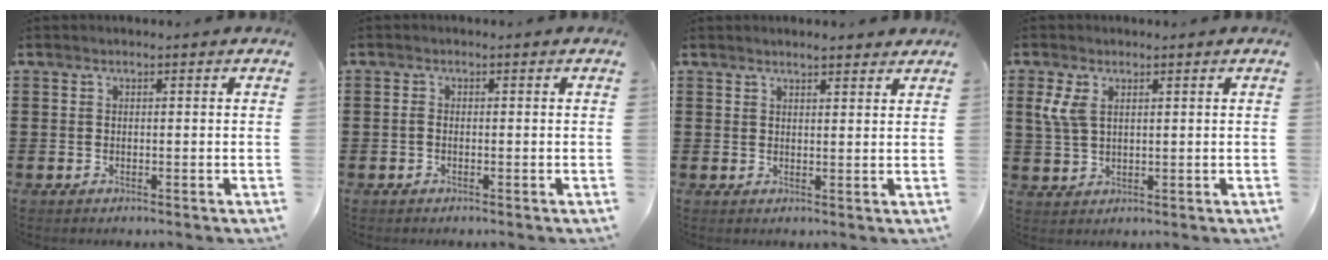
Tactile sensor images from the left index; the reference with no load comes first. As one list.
[{"total": 0.6, "force": [-0.4, 0.2, 0.4], "torque": [-0.009, -0.003, -0.007]}, {"total": 2.1, "force": [2.0, 0.1, 0.6], "torque": [-0.015, 0.002, 0.038]}, {"total": 4.3, "force": [1.6, 2.4, 3.2], "torque": [-0.091, -0.002, 0.021]}]